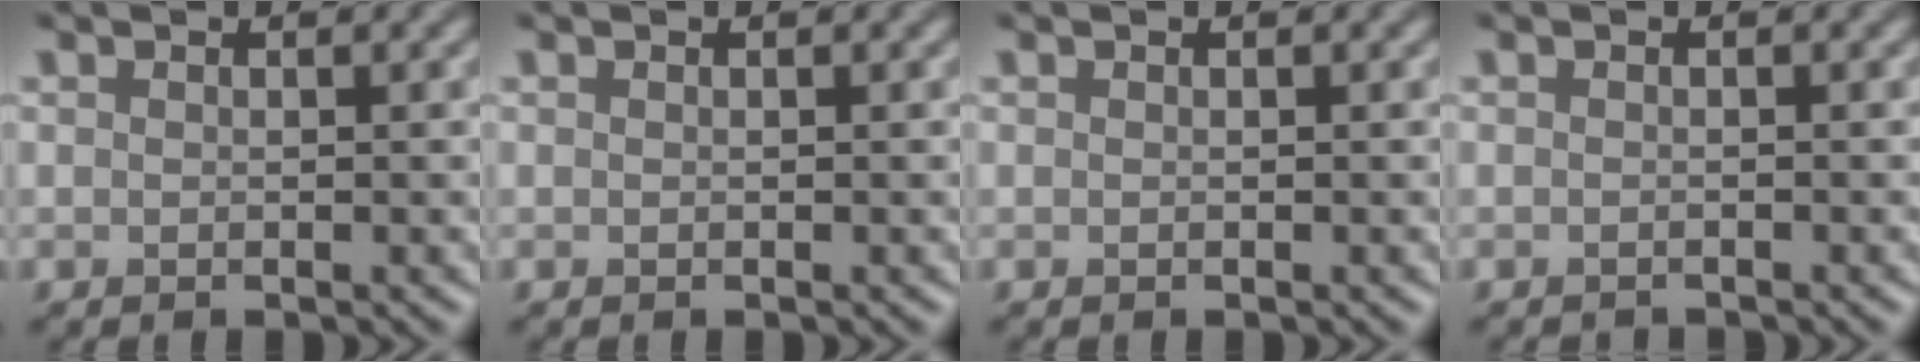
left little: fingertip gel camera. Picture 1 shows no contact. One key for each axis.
{"total": 0.0}
{"total": 0.0}
{"total": 0.9, "fx": -0.9, "fy": 0.0, "fz": 0.0, "tx": 0.002, "ty": -0.007, "tz": -0.018}